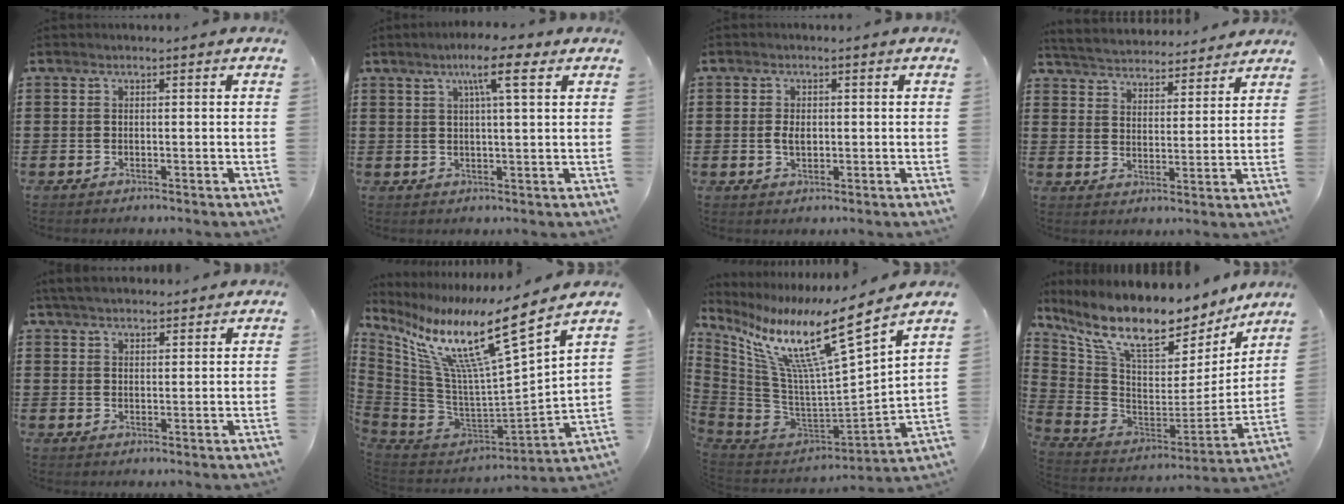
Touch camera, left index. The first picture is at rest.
{"total": 6.9, "force": [3.6, 0.8, 5.8], "torque": [-0.106, 0.002, 0.055]}
{"total": 2.5, "force": [0.0, 1.4, 2.0], "torque": [-0.042, 0.005, 0.000]}
{"total": 4.2, "force": [4.2, 0.2, -0.2], "torque": [-0.020, -0.029, 0.070]}
{"total": 4.1, "force": [3.8, 1.0, 1.3], "torque": [-0.035, -0.001, 0.072]}
{"total": 14.6, "force": [9.1, 1.4, 11.4], "torque": [-0.226, -0.069, 0.141]}
{"total": 14.3, "force": [8.9, 1.3, 11.1], "torque": [-0.222, -0.068, 0.139]}
{"total": 12.5, "force": [9.4, 3.9, 7.2], "torque": [-0.163, -0.069, 0.164]}